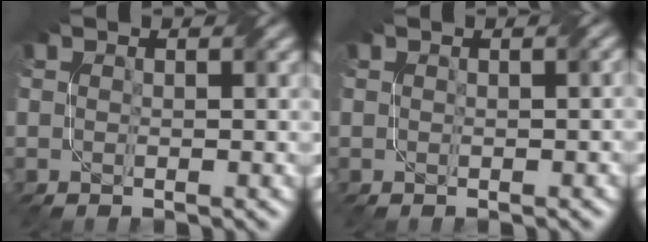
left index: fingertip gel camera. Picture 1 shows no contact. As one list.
[{"total": 0.6, "force": [0.3, 0.1, 0.5], "torque": [-0.008, 0.004, 0.003]}]